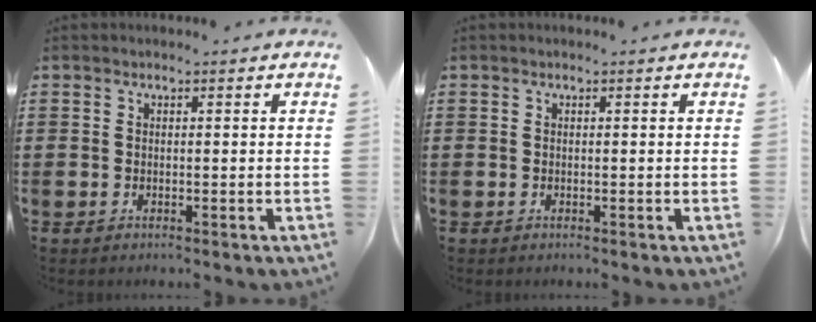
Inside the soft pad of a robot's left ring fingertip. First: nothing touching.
{"total": 0.0}